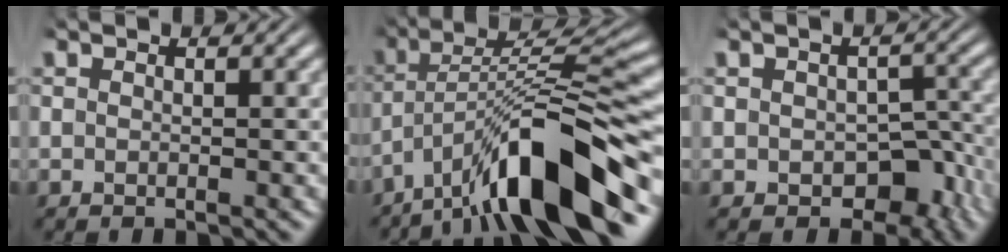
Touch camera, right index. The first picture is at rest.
{"total": 8.8, "force": [-2.6, 2.4, 8.0], "torque": [-0.128, -0.001, -0.035]}
{"total": 4.1, "force": [-2.4, 2.8, 1.8], "torque": [-0.020, -0.012, -0.030]}